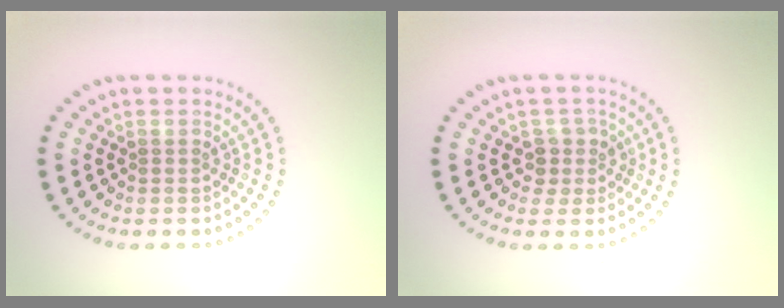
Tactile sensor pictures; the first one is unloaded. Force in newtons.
{"total": 1.9, "press": 1.6, "slide": 1.1}